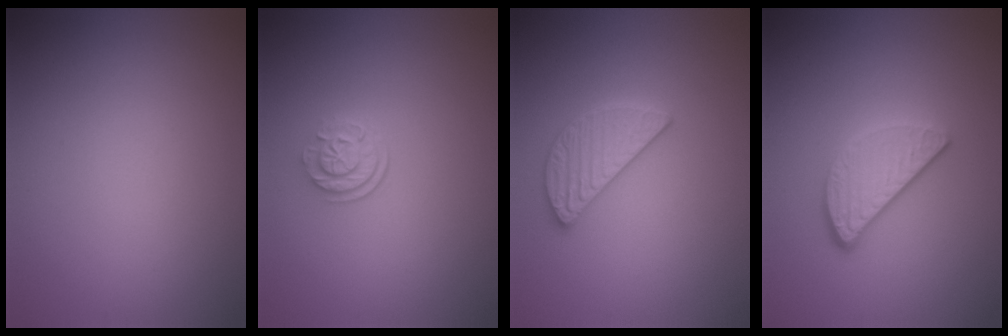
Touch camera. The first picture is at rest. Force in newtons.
{"total": 2.3, "press": 1.7, "slide": 1.5}
{"total": 2.8, "press": 2.7, "slide": 0.7}
{"total": 3.3, "press": 2.6, "slide": 2.0}